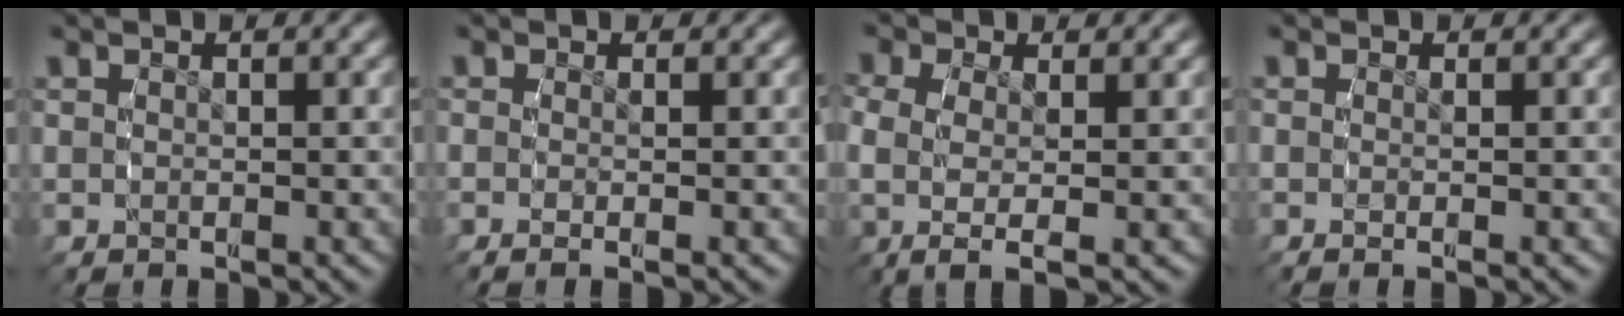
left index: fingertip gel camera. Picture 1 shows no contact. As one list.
[{"total": 1.3, "force": [-0.7, -0.1, 1.0], "torque": [-0.025, -0.006, -0.010]}, {"total": 4.9, "force": [-0.5, 2.5, 4.2], "torque": [-0.103, -0.022, 0.004]}, {"total": 0.9, "force": [-0.6, -0.2, 0.7], "torque": [-0.014, -0.003, -0.008]}]